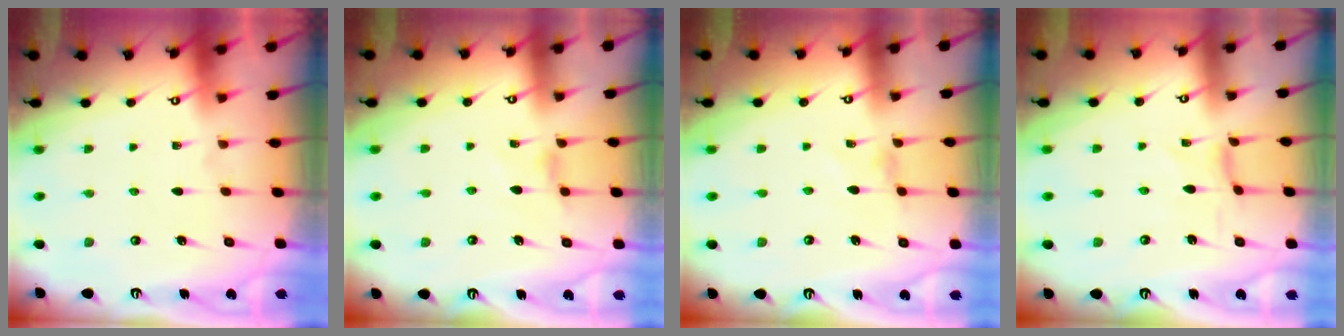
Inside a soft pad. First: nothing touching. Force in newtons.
{"total": 2.6, "press": 2.5, "slide": 0.5}
{"total": 0.0}
{"total": 0.0}